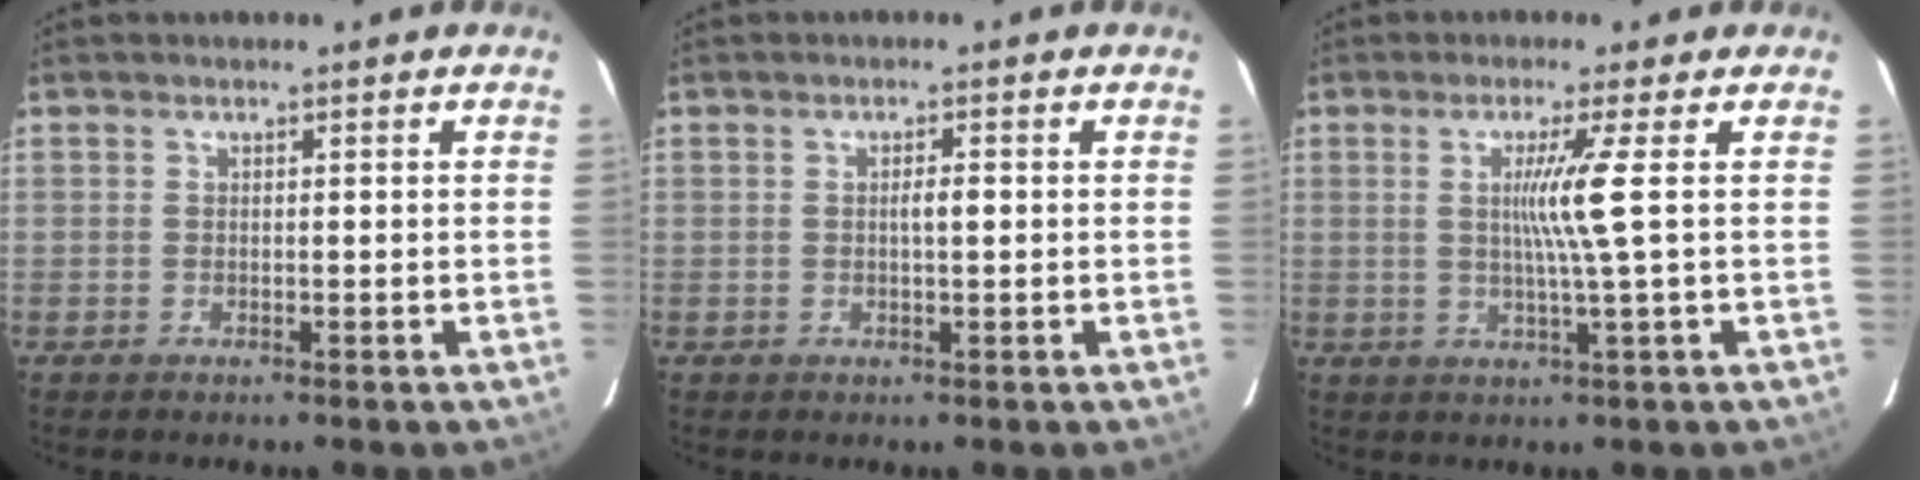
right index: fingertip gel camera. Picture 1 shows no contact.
{"total": 1.6, "force": [0.0, 0.3, 1.6], "torque": [-0.027, 0.003, 0.000]}
{"total": 5.5, "force": [0.8, -2.0, 5.0], "torque": [-0.096, -0.008, 0.016]}